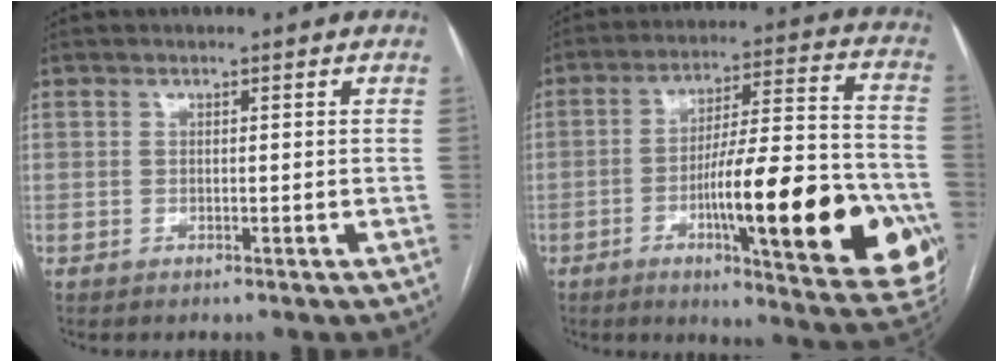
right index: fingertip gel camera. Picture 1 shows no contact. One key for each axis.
{"total": 25.5, "fx": -7.6, "fy": 3.6, "fz": 24.1, "tx": -0.287, "ty": 0.001, "tz": -0.095}